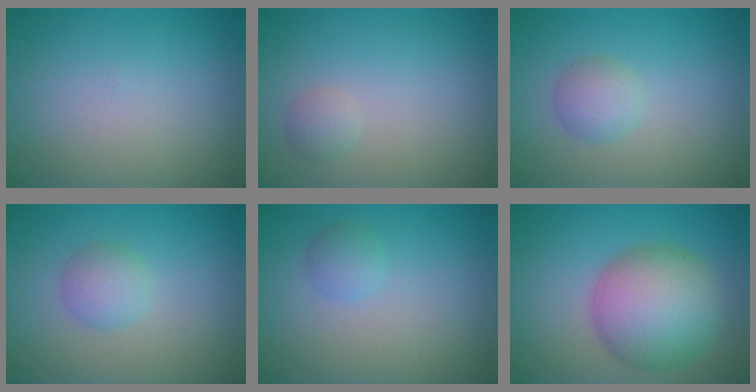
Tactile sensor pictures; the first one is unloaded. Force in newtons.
{"total": 1.1, "press": 1.1, "slide": 0.0}
{"total": 2.0, "press": 2.0, "slide": 0.0}
{"total": 2.1, "press": 2.1, "slide": 0.1}
{"total": 1.3, "press": 1.3, "slide": 0.1}
{"total": 8.4, "press": 8.4, "slide": 0.5}